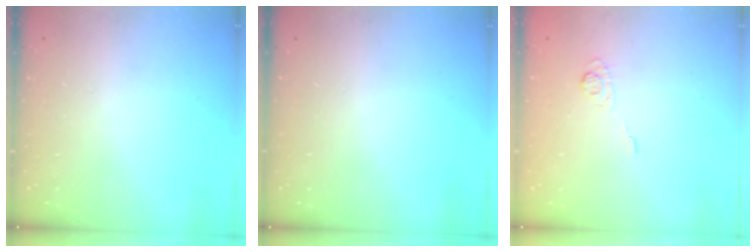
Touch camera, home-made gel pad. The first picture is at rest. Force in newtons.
{"total": 0.0}
{"total": 3.6, "press": 3.3, "slide": 1.5}